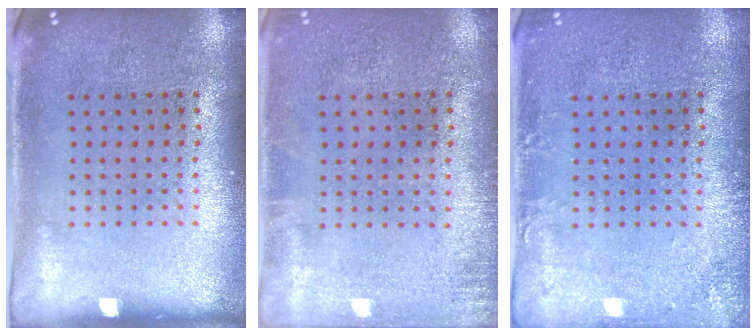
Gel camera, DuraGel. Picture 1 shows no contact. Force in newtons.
{"total": 1.2, "press": 1.1, "slide": 0.2}
{"total": 1.7, "press": 1.7, "slide": 0.3}